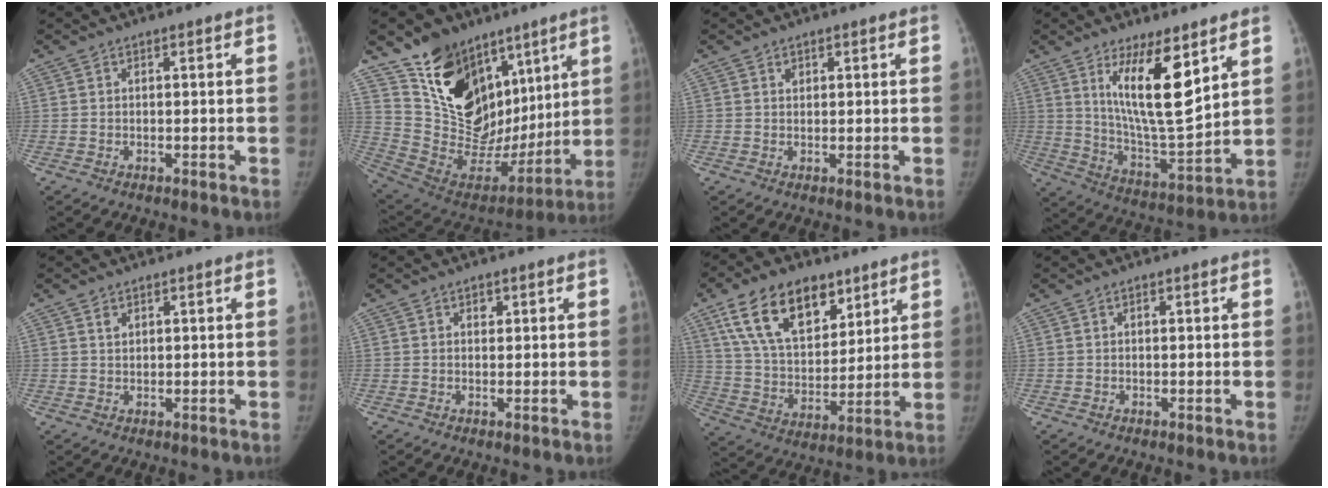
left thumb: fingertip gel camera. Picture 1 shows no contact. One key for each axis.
{"total": 25.8, "fx": 13.8, "fy": 17.1, "fz": 13.6, "tx": -0.162, "ty": -0.031, "tz": 0.253}
{"total": 1.3, "fx": 0.8, "fy": 0.9, "fz": 0.5, "tx": 0.003, "ty": -0.004, "tz": 0.012}
{"total": 15.4, "fx": 7.6, "fy": 4.3, "fz": 12.7, "tx": -0.198, "ty": -0.060, "tz": 0.147}
{"total": 1.8, "fx": 1.1, "fy": 1.1, "fz": 0.8, "tx": -0.007, "ty": -0.007, "tz": 0.021}
{"total": 1.5, "fx": 0.8, "fy": 1.0, "fz": 0.7, "tx": 0.000, "ty": -0.003, "tz": 0.011}
{"total": 18.8, "fx": 10.6, "fy": 10.6, "fz": 11.4, "tx": -0.156, "ty": -0.037, "tz": 0.197}
{"total": 0.7, "fx": 0.3, "fy": 0.4, "fz": 0.5, "tx": -0.007, "ty": -0.001, "tz": 0.005}